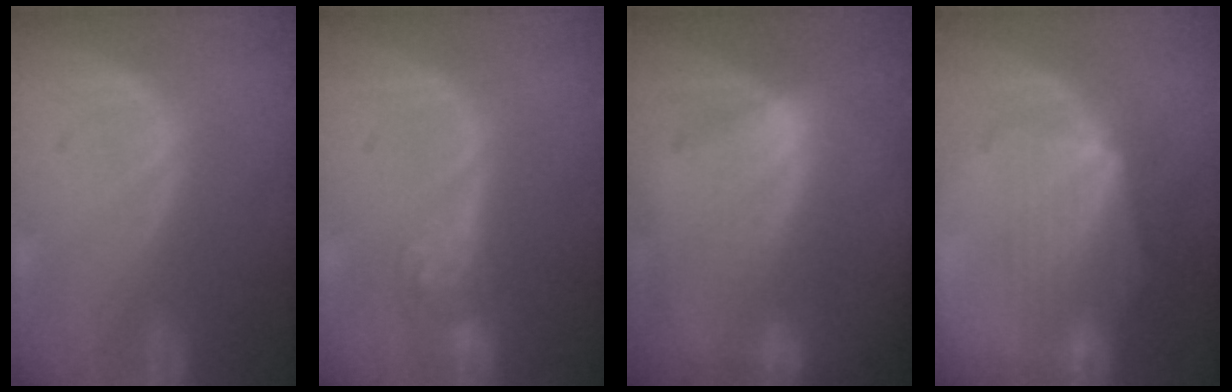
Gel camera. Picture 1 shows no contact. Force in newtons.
{"total": 4.6, "press": 4.3, "slide": 1.7}
{"total": 6.8, "press": 6.8, "slide": 0.0}
{"total": 7.3, "press": 7.1, "slide": 1.6}